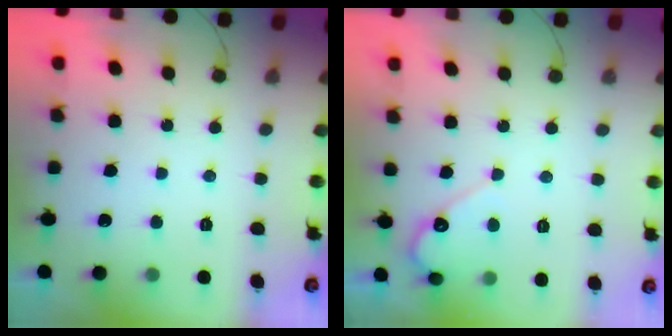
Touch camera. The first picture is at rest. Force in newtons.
{"total": 5.3, "press": 5.3, "slide": 0.2}